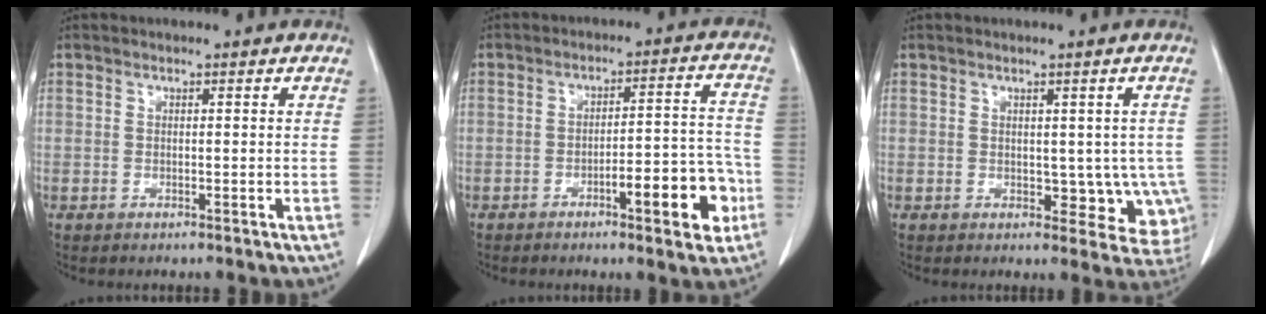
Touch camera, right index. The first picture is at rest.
{"total": 9.7, "force": [-4.3, 2.1, 8.5], "torque": [-0.109, 0.022, -0.056]}
{"total": 6.4, "force": [-0.8, 4.3, 4.7], "torque": [-0.025, 0.005, -0.002]}